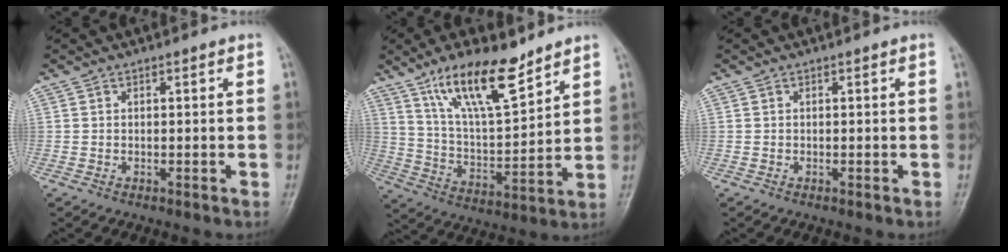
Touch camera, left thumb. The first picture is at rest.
{"total": 15.5, "force": [10.7, 4.7, 10.1], "torque": [-0.155, -0.061, 0.203]}
{"total": 0.0}